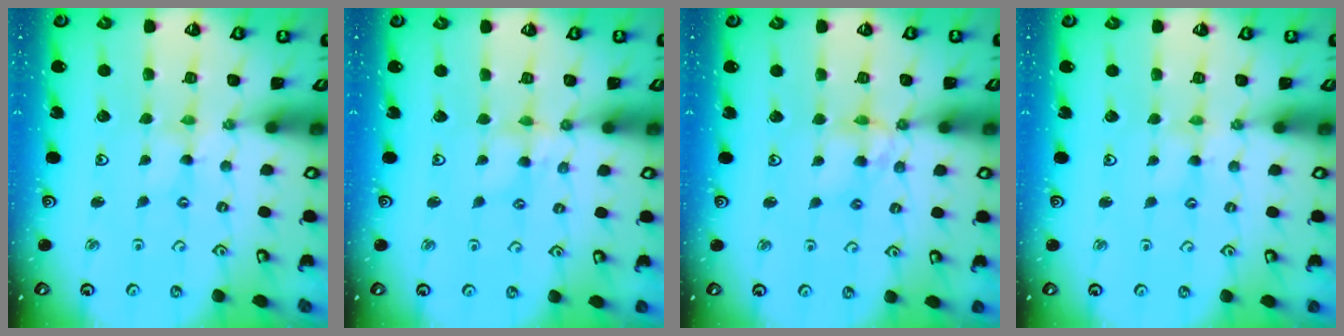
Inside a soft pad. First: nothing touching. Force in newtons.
{"total": 3.5, "press": 3.5, "slide": 0.3}
{"total": 7.6, "press": 7.6, "slide": 0.5}
{"total": 2.7, "press": 2.7, "slide": 0.4}